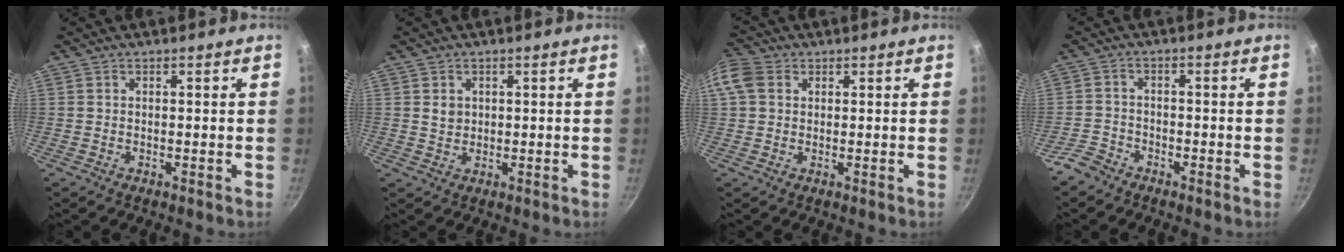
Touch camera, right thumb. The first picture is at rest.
{"total": 2.3, "force": [0.6, 1.9, 1.1], "torque": [-0.010, 0.001, 0.012]}
{"total": 5.4, "force": [1.5, 4.2, 3.1], "torque": [-0.060, 0.008, 0.019]}
{"total": 3.7, "force": [-3.1, 1.9, 0.8], "torque": [-0.015, 0.031, -0.063]}